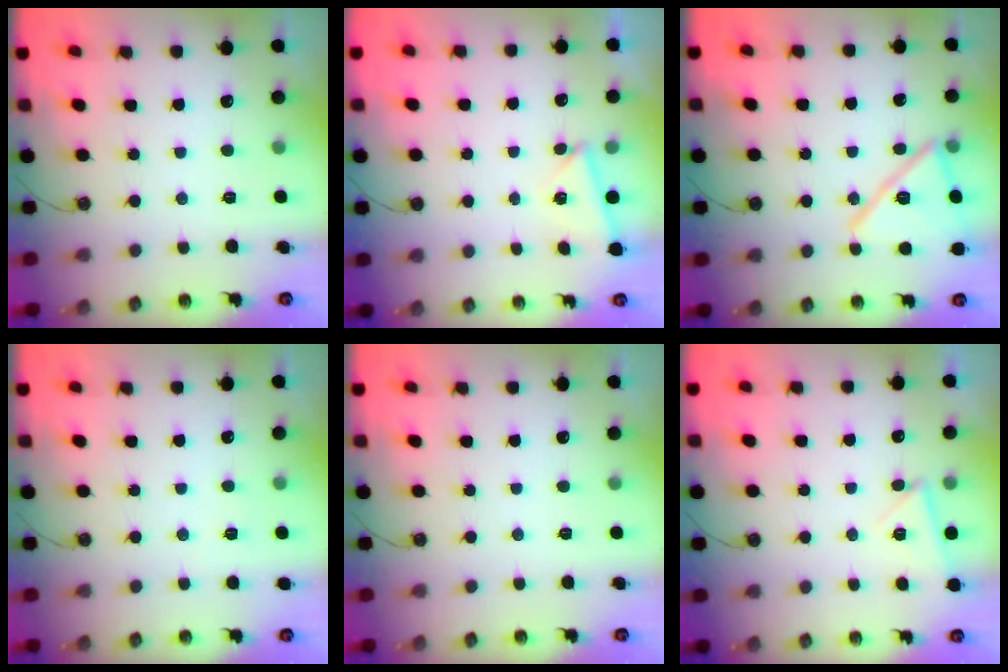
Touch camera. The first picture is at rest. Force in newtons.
{"total": 3.1, "press": 2.1, "slide": 2.3}
{"total": 16.9, "press": 16.9, "slide": 0.3}
{"total": 2.5, "press": 1.2, "slide": 2.2}
{"total": 0.0}
{"total": 4.7, "press": 4.1, "slide": 2.2}